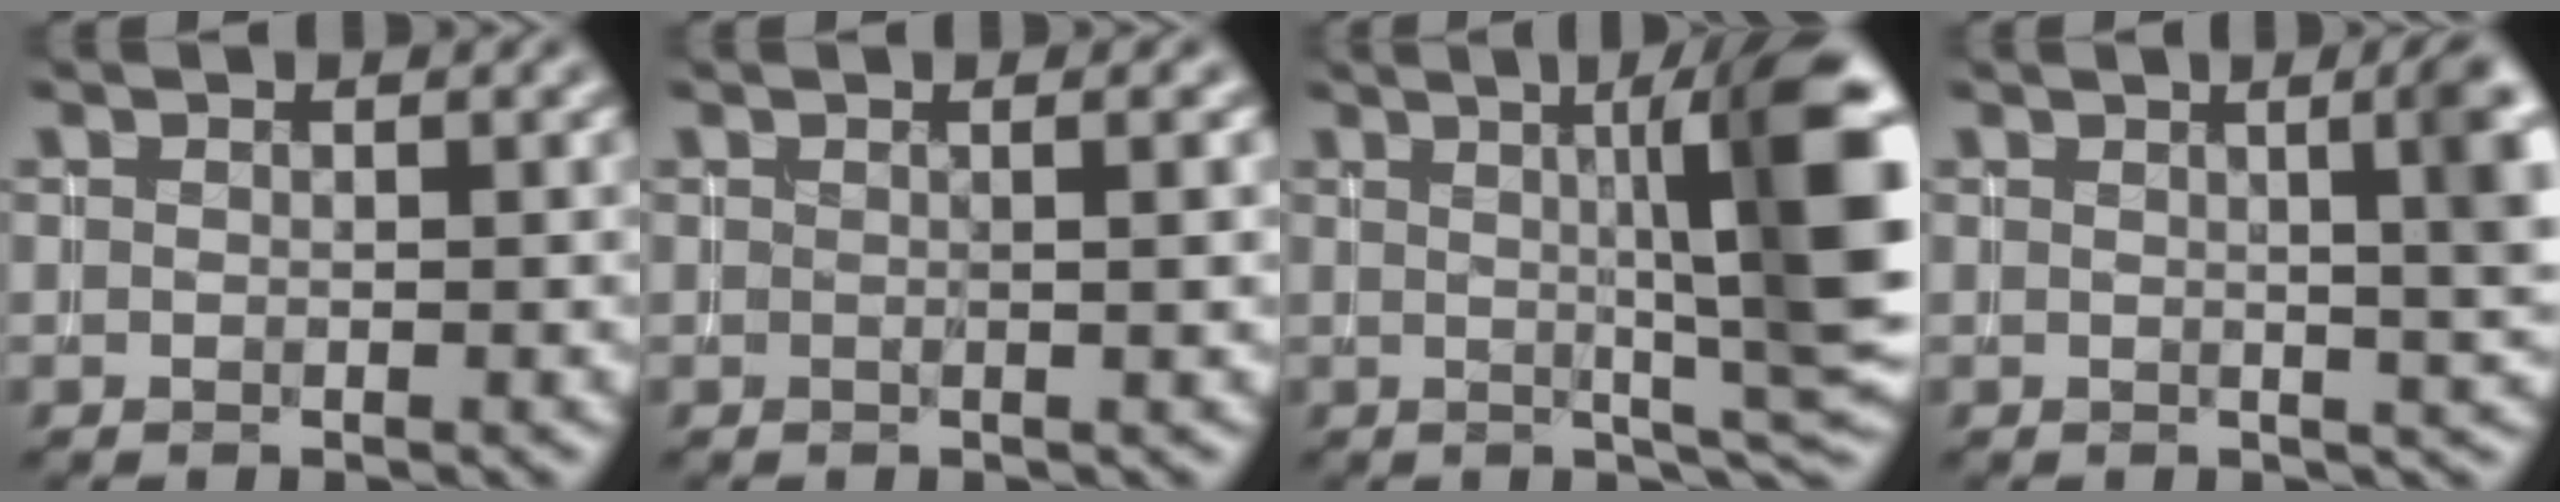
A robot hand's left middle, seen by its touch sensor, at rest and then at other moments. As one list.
[{"total": 1.8, "force": [0.3, 0.6, 1.7], "torque": [-0.016, -0.001, -0.004]}, {"total": 12.0, "force": [1.9, 2.0, 11.7], "torque": [-0.141, 0.002, 0.027]}, {"total": 6.8, "force": [1.4, 2.3, 6.3], "torque": [-0.033, 0.017, 0.012]}]